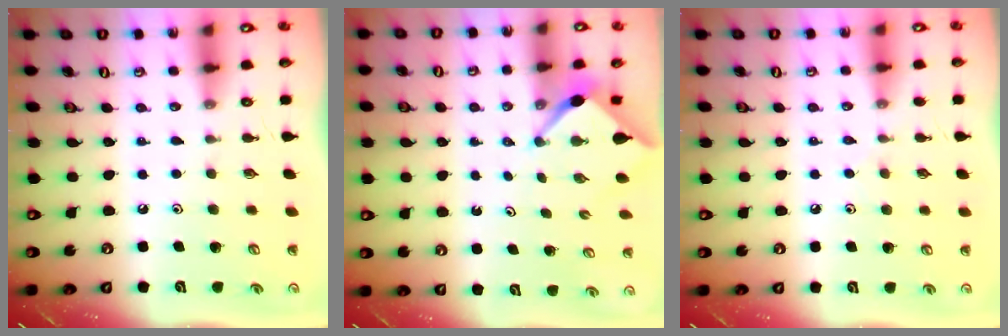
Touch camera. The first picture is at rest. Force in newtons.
{"total": 2.6, "press": 2.6, "slide": 0.3}
{"total": 4.9, "press": 4.9, "slide": 0.7}